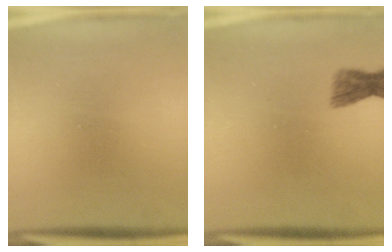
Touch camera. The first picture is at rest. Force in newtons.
{"total": 1.8}